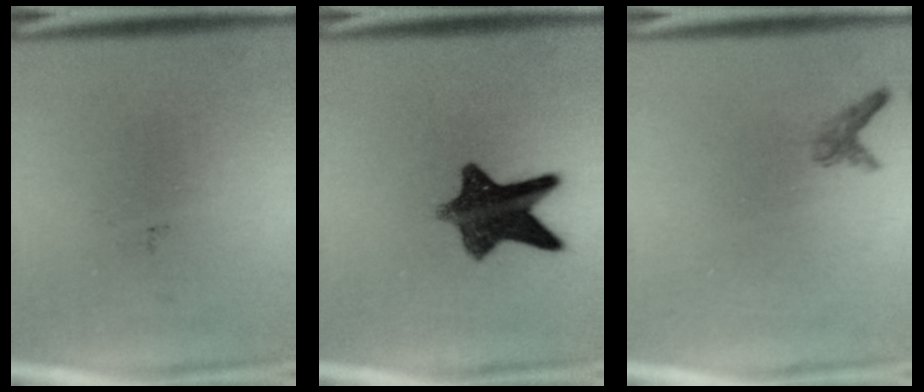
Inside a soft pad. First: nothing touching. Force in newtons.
{"total": 10.2}
{"total": 1.1}